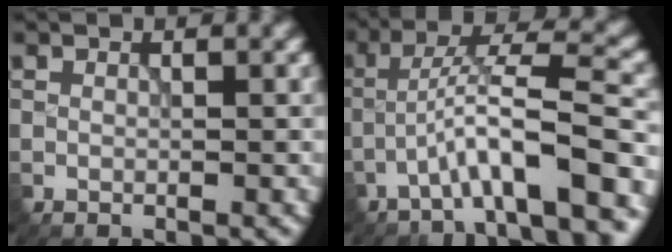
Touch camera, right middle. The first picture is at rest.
{"total": 7.8, "force": [-3.9, 1.2, 6.6], "torque": [-0.106, 0.023, -0.067]}